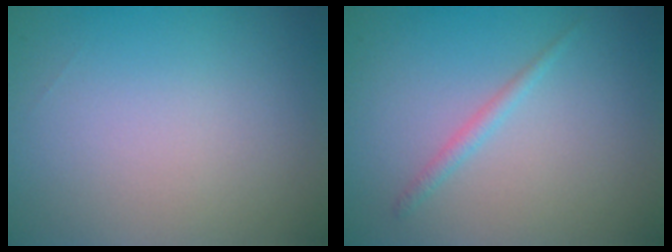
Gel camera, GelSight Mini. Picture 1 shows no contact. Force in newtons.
{"total": 1.1, "press": 1.1, "slide": 0.1}